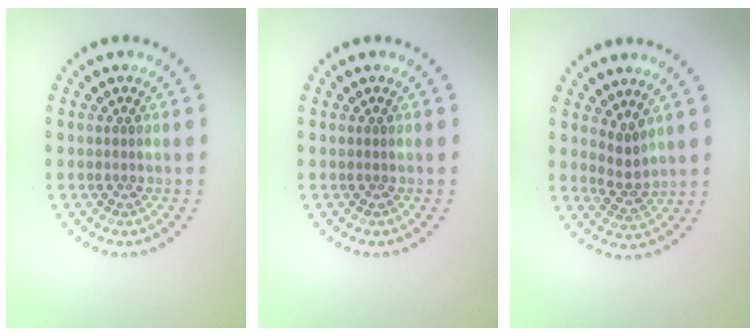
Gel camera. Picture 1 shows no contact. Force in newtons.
{"total": 0.0}
{"total": 1.9, "press": 1.5, "slide": 1.2}